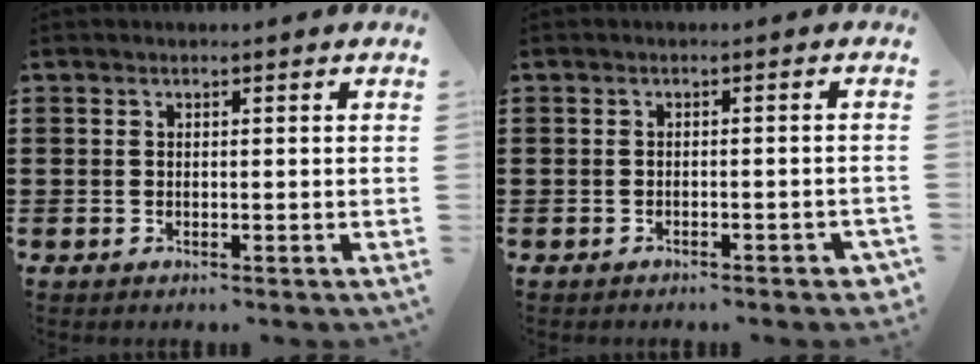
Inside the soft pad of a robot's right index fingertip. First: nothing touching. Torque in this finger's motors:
{"motor_torque": [0.41, 0.39, 0.01, -0.01]}